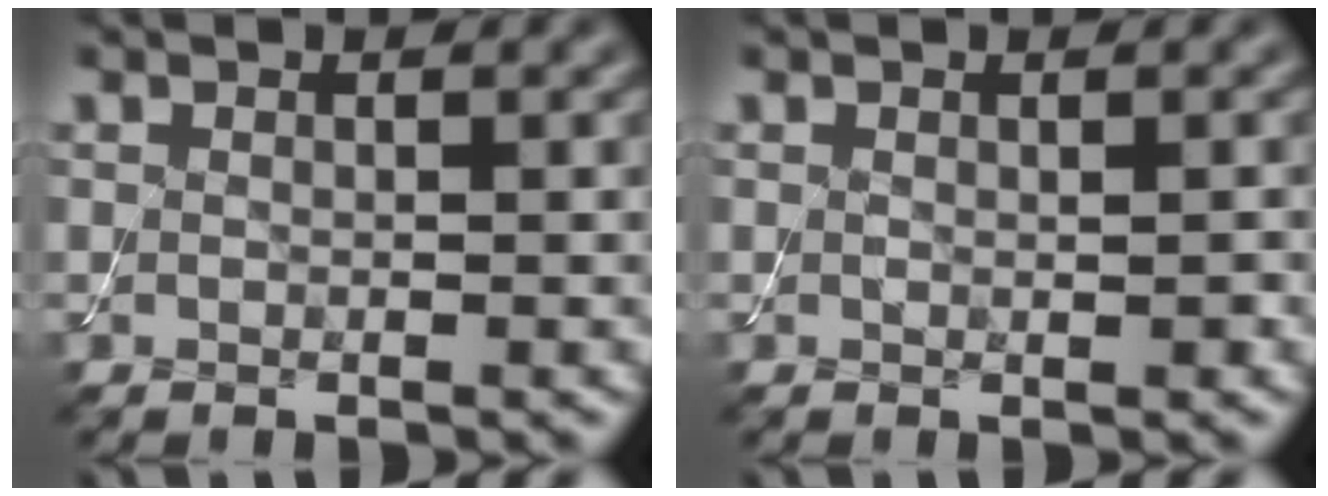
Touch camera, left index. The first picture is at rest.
{"total": 0.7, "force": [0.0, 0.3, 0.6], "torque": [-0.010, -0.003, 0.001]}